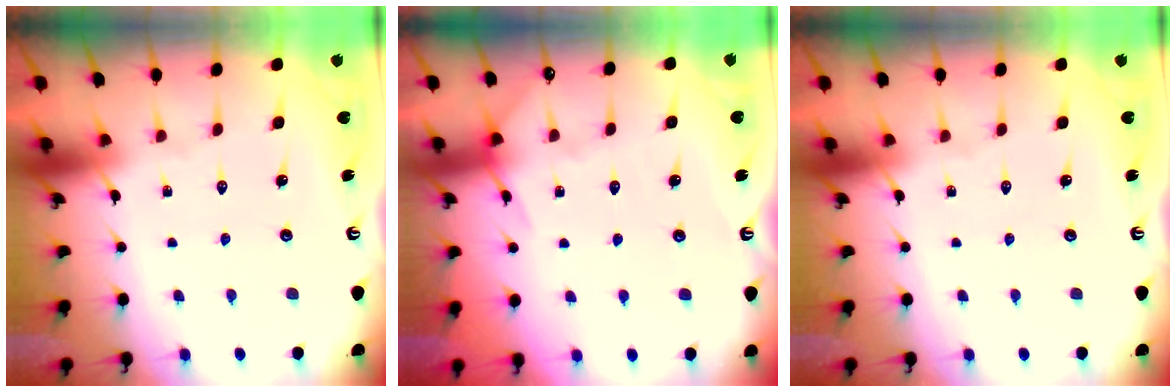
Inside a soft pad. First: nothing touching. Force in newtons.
{"total": 4.7, "press": 4.6, "slide": 0.7}
{"total": 0.0}